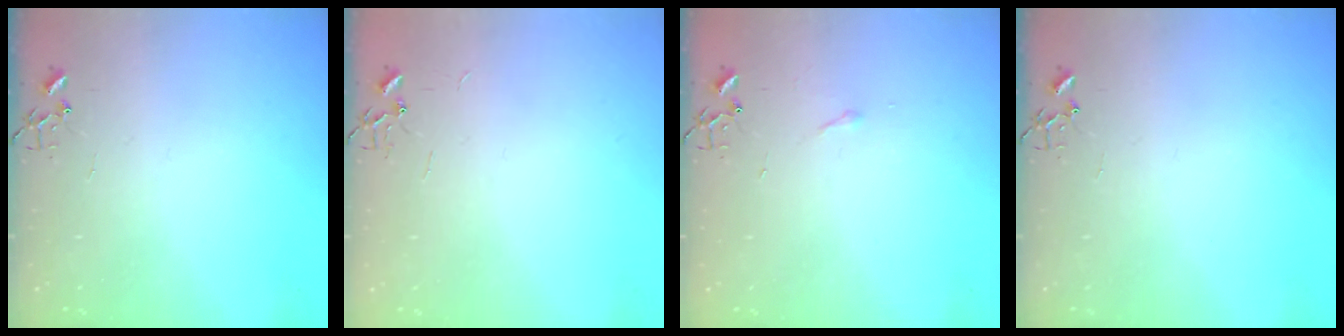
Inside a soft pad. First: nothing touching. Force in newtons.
{"total": 1.8, "press": 1.8, "slide": 0.2}
{"total": 2.9, "press": 2.9, "slide": 0.5}
{"total": 0.0}